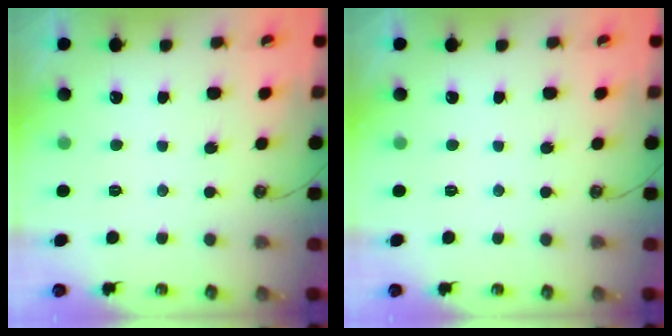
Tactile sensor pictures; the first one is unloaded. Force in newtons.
{"total": 0.0}